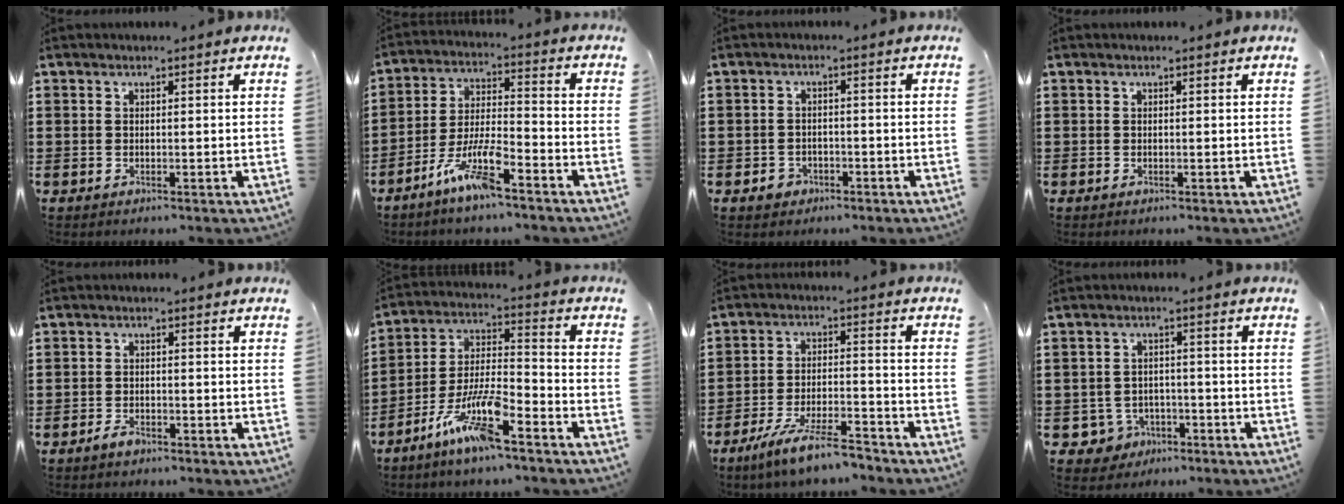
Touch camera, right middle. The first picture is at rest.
{"total": 8.3, "force": [-5.9, 1.4, 5.7], "torque": [-0.133, -0.008, -0.114]}
{"total": 2.0, "force": [-1.4, 1.4, 0.4], "torque": [-0.012, 0.003, -0.032]}
{"total": 0.0}
{"total": 2.0, "force": [-1.6, 0.9, 0.8], "torque": [-0.017, 0.002, -0.031]}
{"total": 10.3, "force": [-7.1, 1.6, 7.4], "torque": [-0.165, -0.005, -0.138]}
{"total": 8.3, "force": [-7.1, 0.8, 4.3], "torque": [-0.087, 0.002, -0.136]}
{"total": 3.8, "force": [-2.7, 2.7, 0.6], "torque": [-0.036, 0.002, -0.059]}